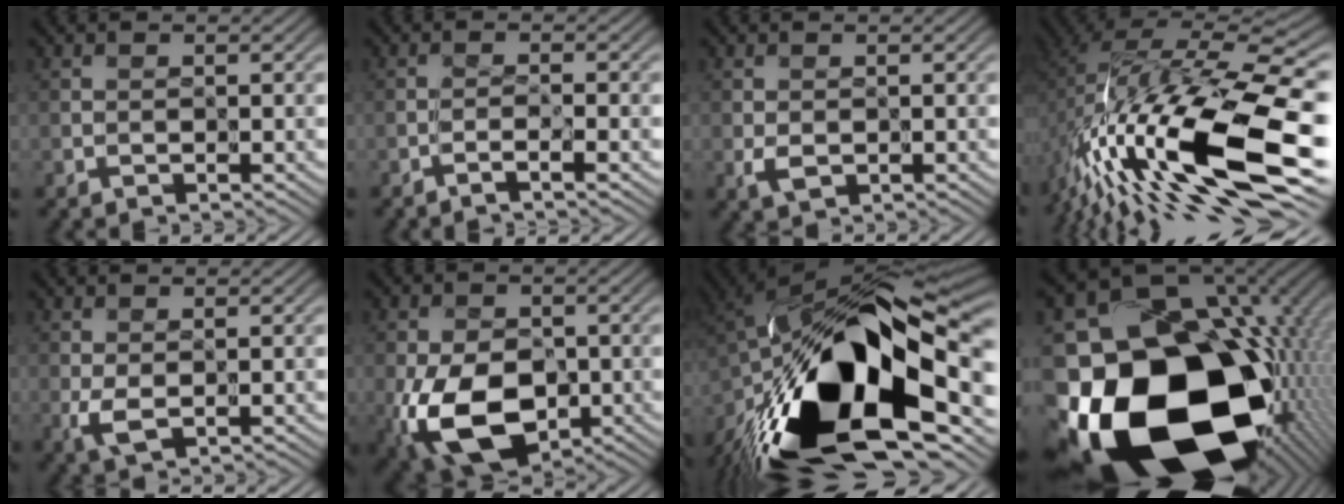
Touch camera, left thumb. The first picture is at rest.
{"total": 1.8, "force": [-1.4, -0.3, 1.1], "torque": [-0.021, 0.004, -0.033]}
{"total": 1.6, "force": [-0.1, 1.2, 1.0], "torque": [-0.025, -0.008, 0.000]}
{"total": 17.4, "force": [-7.0, 5.7, 14.8], "torque": [-0.285, 0.004, -0.138]}
{"total": 2.3, "force": [0.0, 1.1, 2.0], "torque": [-0.052, -0.008, 0.001]}
{"total": 12.2, "force": [-3.7, 8.0, 8.5], "torque": [-0.191, -0.038, -0.067]}
{"total": 19.7, "force": [-7.9, 9.3, 15.5], "torque": [-0.301, -0.023, -0.131]}
{"total": 22.5, "force": [-7.4, 15.2, 14.9], "torque": [-0.329, -0.074, -0.085]}